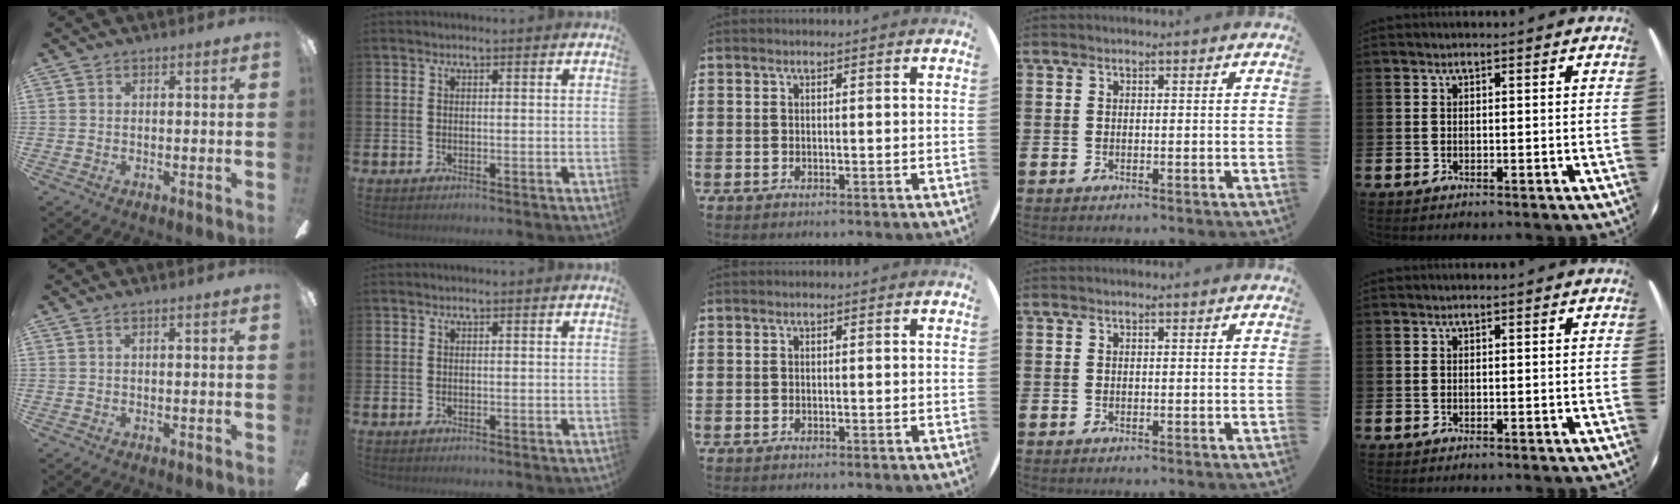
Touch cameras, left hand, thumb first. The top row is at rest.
{"thumb": {"total": 0.5, "force": [0.1, 0.1, 0.5], "torque": [-0.009, 0.001, 0.002]}}